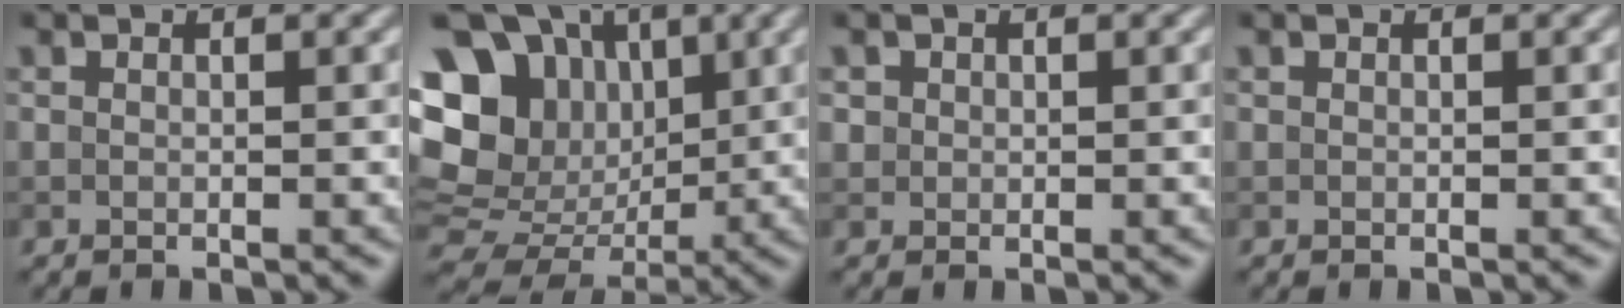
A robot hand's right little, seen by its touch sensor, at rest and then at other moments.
{"total": 18.7, "force": [4.5, 16.0, 8.5], "torque": [-0.202, 0.033, 0.063]}
{"total": 0.8, "force": [0.2, 0.7, 0.0], "torque": [0.008, -0.004, 0.006]}
{"total": 0.0}